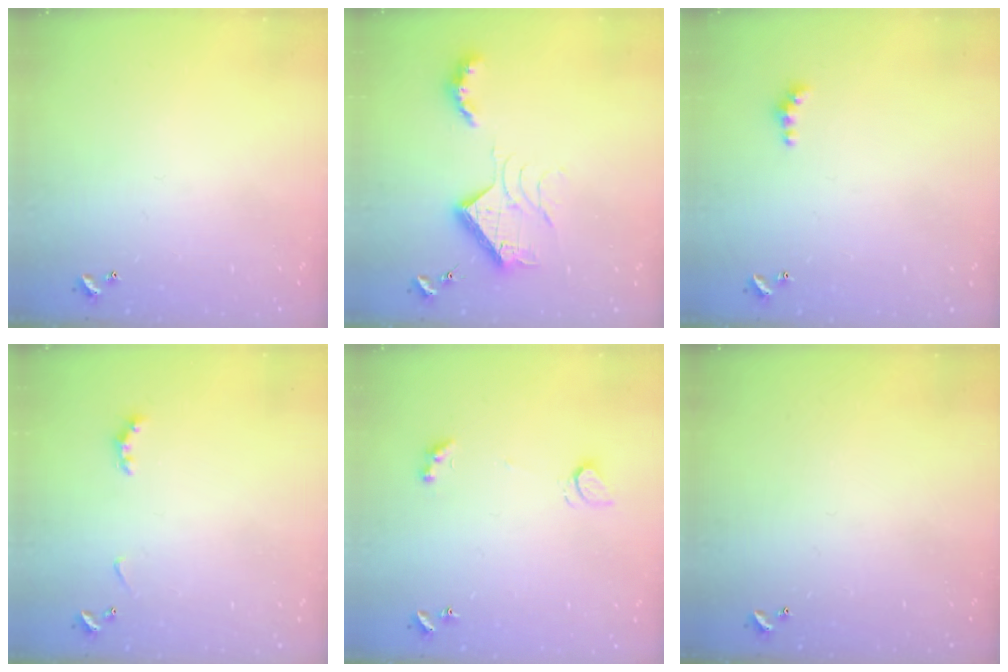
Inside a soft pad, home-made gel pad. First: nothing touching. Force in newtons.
{"total": 13.3, "press": 13.3, "slide": 0.4}
{"total": 2.8, "press": 2.8, "slide": 0.5}
{"total": 2.9, "press": 2.8, "slide": 0.6}
{"total": 1.4, "press": 1.2, "slide": 0.6}
{"total": 0.0}